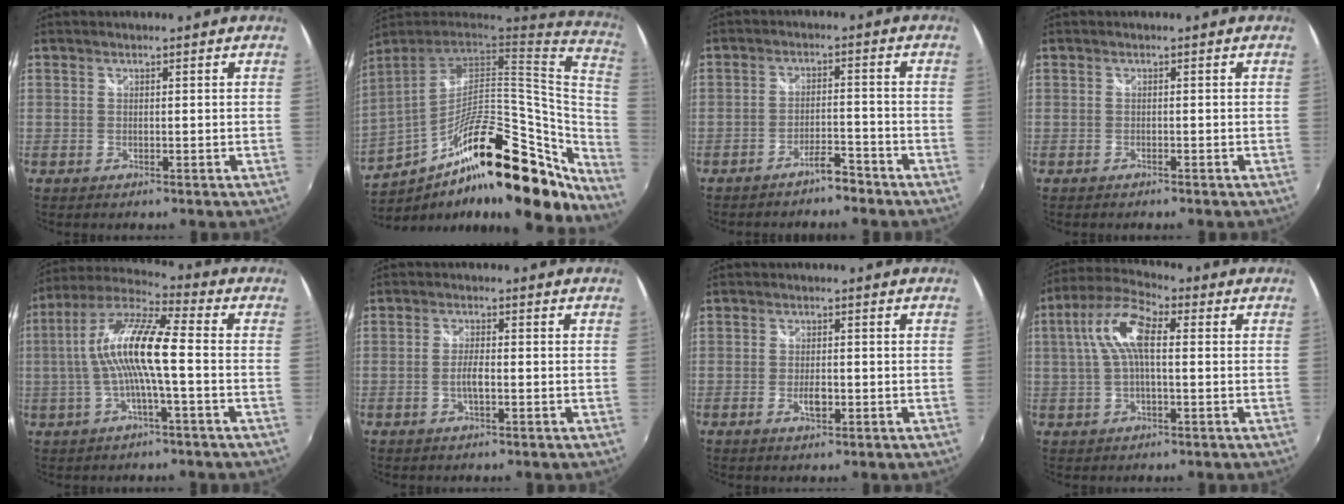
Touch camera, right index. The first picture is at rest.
{"total": 30.5, "force": [-11.6, 10.9, 26.0], "torque": [-0.412, -0.025, -0.178]}
{"total": 4.1, "force": [-3.6, 0.8, 1.7], "torque": [-0.042, 0.005, -0.057]}
{"total": 0.7, "force": [-0.6, 0.3, 0.2], "torque": [-0.007, -0.001, -0.011]}
{"total": 12.9, "force": [-0.8, 2.0, 12.7], "torque": [-0.245, 0.016, -0.021]}
{"total": 2.6, "force": [-0.8, 0.5, 2.4], "torque": [-0.049, 0.002, -0.016]}
{"total": 2.5, "force": [-0.9, 1.2, 2.0], "torque": [-0.037, -0.002, -0.016]}
{"total": 9.6, "force": [1.2, 3.6, 8.9], "torque": [-0.184, 0.024, 0.019]}